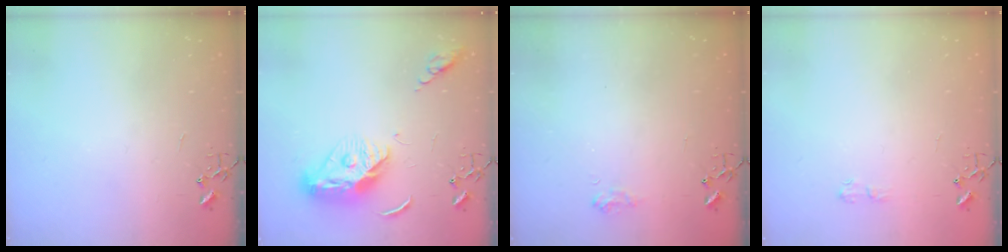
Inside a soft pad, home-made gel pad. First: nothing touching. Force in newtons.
{"total": 13.1, "press": 13.0, "slide": 1.3}
{"total": 6.9, "press": 6.9, "slide": 0.7}
{"total": 4.2, "press": 4.2, "slide": 0.5}